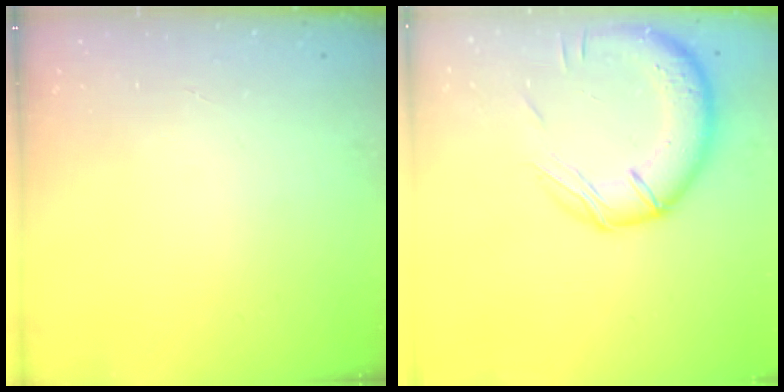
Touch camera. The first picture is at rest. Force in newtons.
{"total": 16.5, "press": 16.2, "slide": 2.9}